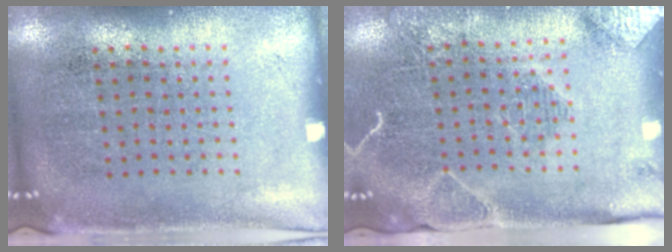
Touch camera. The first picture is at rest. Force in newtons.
{"total": 2.0, "press": 1.9, "slide": 0.3}